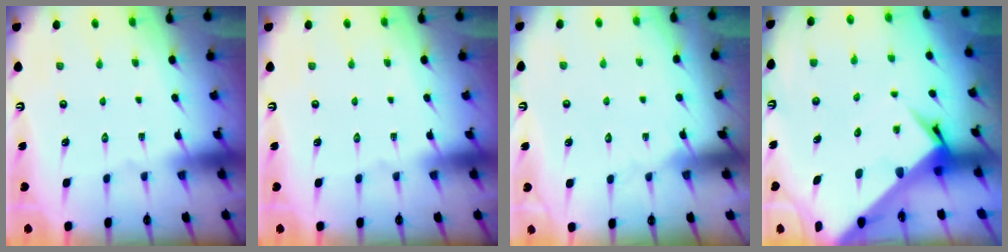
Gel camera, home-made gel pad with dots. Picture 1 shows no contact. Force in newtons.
{"total": 0.0}
{"total": 3.0, "press": 3.0, "slide": 0.4}
{"total": 6.0, "press": 6.0, "slide": 0.5}